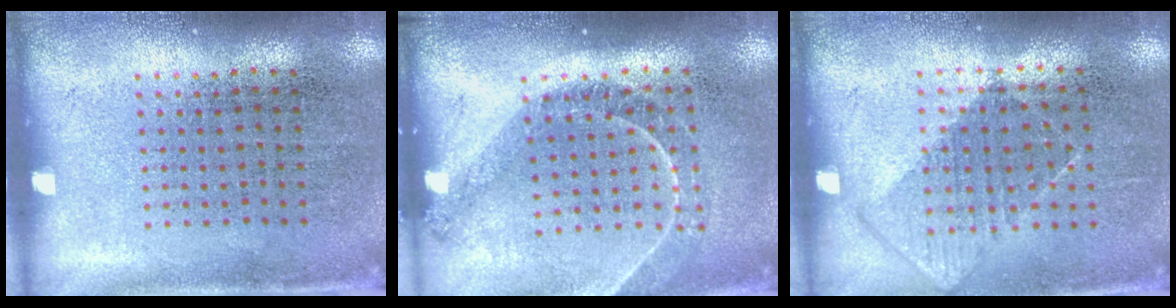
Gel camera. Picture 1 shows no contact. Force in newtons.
{"total": 1.2, "press": 1.2, "slide": 0.3}
{"total": 0.9, "press": 0.7, "slide": 0.4}